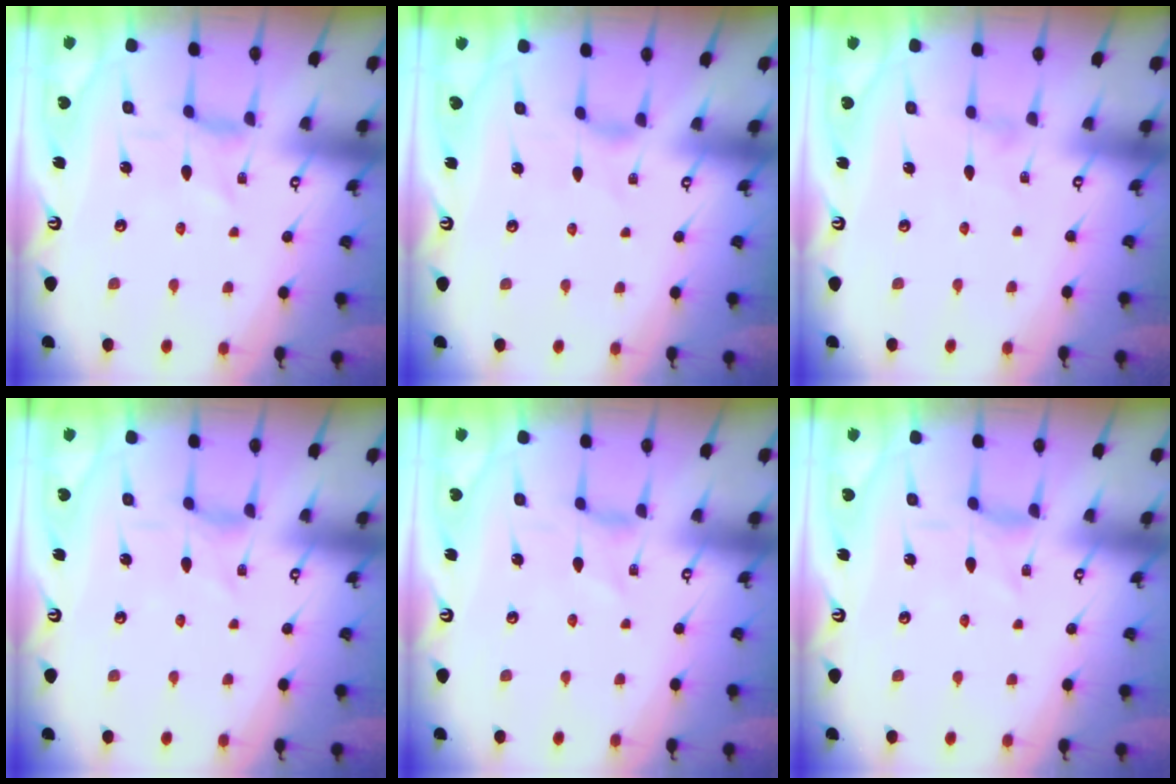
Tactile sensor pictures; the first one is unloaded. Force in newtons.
{"total": 1.3, "press": 1.2, "slide": 0.4}
{"total": 0.0}
{"total": 1.5, "press": 1.5, "slide": 0.3}
{"total": 0.0}
{"total": 1.0, "press": 1.0, "slide": 0.4}